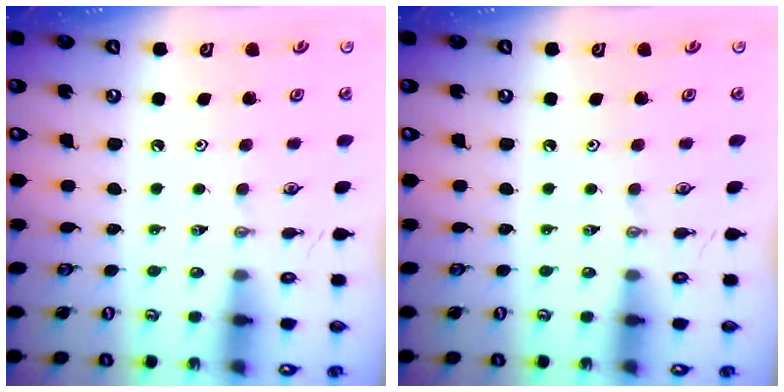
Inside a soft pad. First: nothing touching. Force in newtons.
{"total": 0.0}